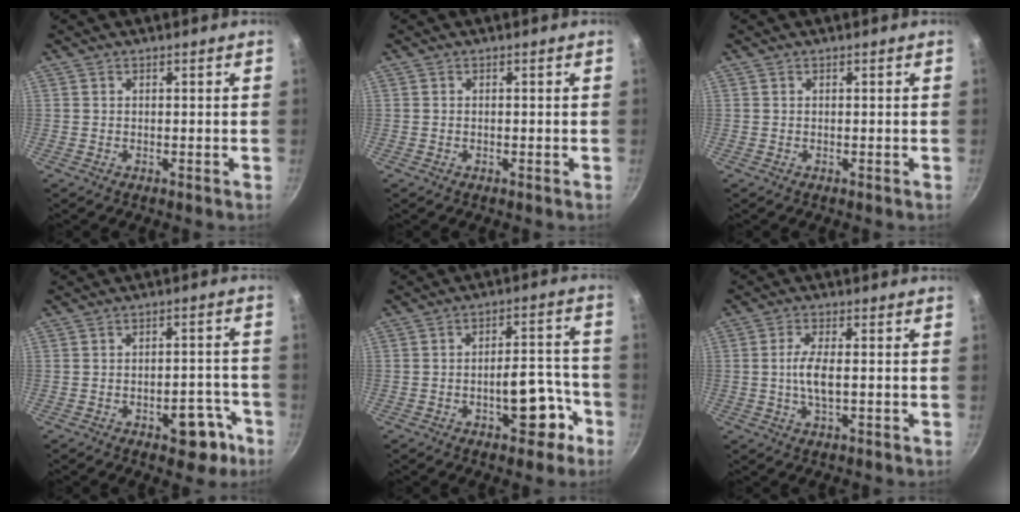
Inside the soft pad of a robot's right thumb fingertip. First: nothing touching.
{"total": 0.0}
{"total": 0.0}
{"total": 8.1, "force": [-4.1, 4.4, 5.5], "torque": [-0.033, 0.037, -0.044]}
{"total": 10.4, "force": [-4.7, 5.2, 7.7], "torque": [-0.063, 0.053, -0.055]}
{"total": 5.2, "force": [-0.3, 1.8, 4.9], "torque": [-0.105, 0.001, -0.011]}